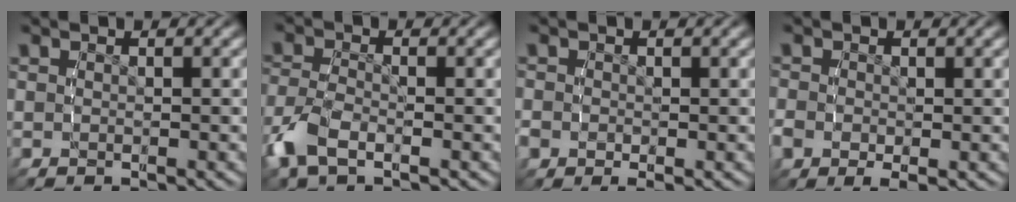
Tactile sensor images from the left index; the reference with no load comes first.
{"total": 3.5, "force": [-1.8, 1.8, 2.4], "torque": [-0.065, -0.011, -0.028]}
{"total": 2.6, "force": [-0.9, 2.1, 1.2], "torque": [-0.028, -0.013, -0.011]}
{"total": 3.1, "force": [-1.1, 2.2, 1.8], "torque": [-0.044, -0.018, -0.010]}